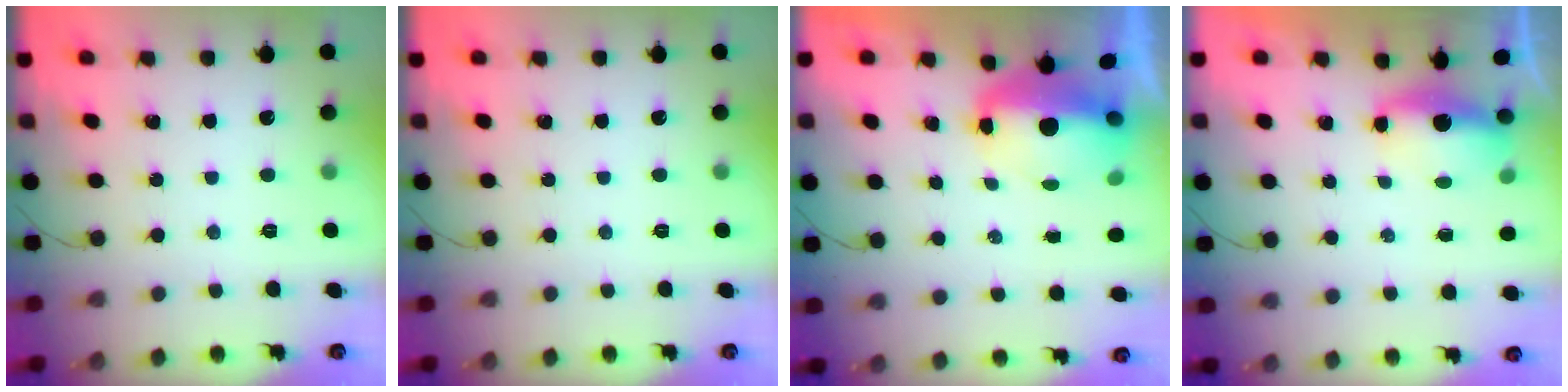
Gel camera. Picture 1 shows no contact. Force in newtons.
{"total": 0.0}
{"total": 10.7, "press": 8.2, "slide": 6.8}
{"total": 7.3, "press": 5.5, "slide": 4.7}